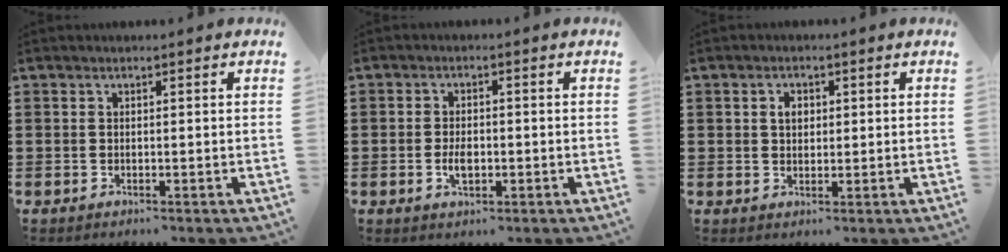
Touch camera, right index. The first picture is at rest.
{"total": 3.0, "force": [-0.7, 1.4, 2.6], "torque": [-0.056, -0.003, -0.013]}
{"total": 2.2, "force": [0.6, 1.6, 1.4], "torque": [-0.032, 0.009, 0.009]}